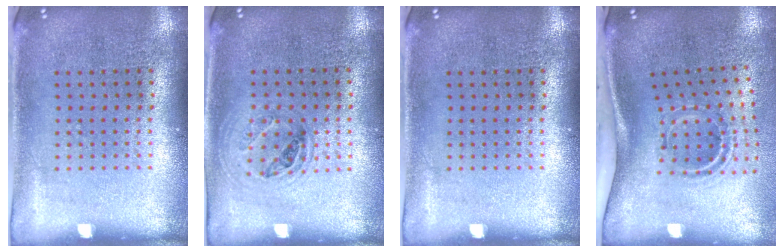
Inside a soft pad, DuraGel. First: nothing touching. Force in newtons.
{"total": 1.0, "press": 0.9, "slide": 0.4}
{"total": 0.0}
{"total": 2.2, "press": 1.2, "slide": 1.8}